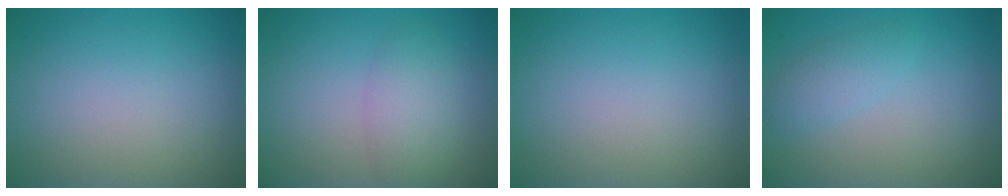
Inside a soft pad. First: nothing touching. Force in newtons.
{"total": 2.8, "press": 2.8, "slide": 0.1}
{"total": 0.0}
{"total": 1.9, "press": 1.9, "slide": 0.1}